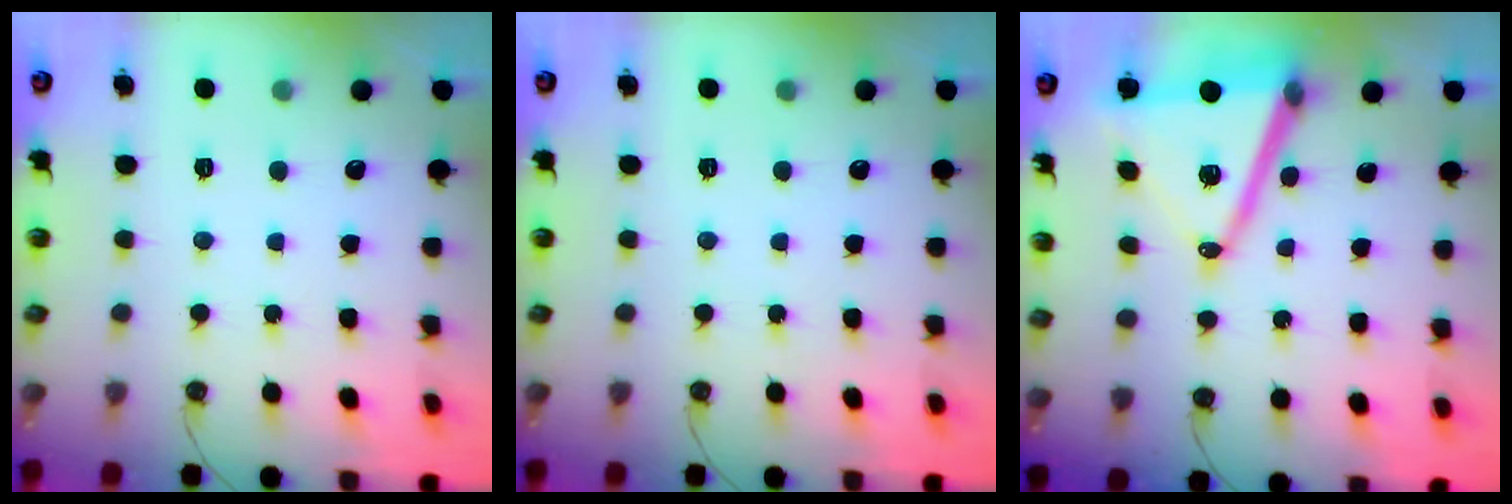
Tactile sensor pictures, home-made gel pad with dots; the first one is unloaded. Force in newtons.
{"total": 0.0}
{"total": 16.7, "press": 16.3, "slide": 3.7}